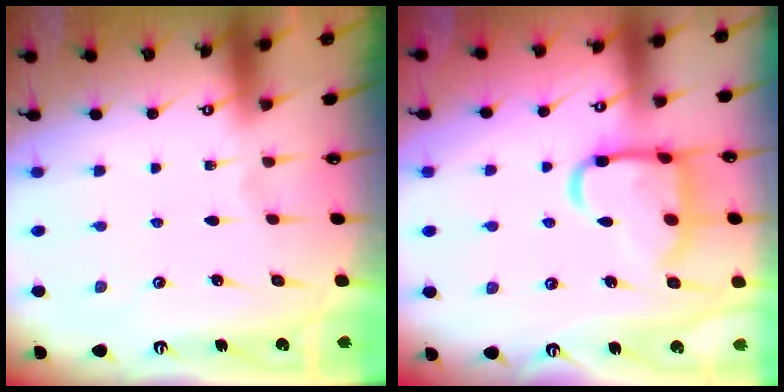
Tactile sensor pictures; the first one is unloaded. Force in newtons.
{"total": 15.6, "press": 15.5, "slide": 1.5}